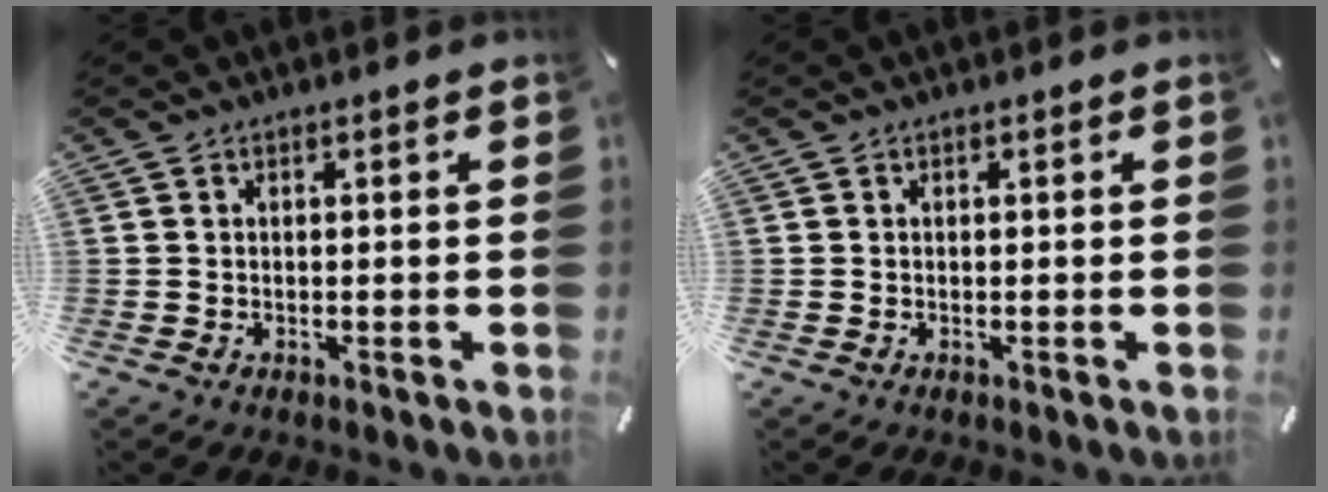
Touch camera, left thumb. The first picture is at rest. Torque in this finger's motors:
{"motor_torque": [0.00, 0.00, 0.00, 0.00, 0.00]}